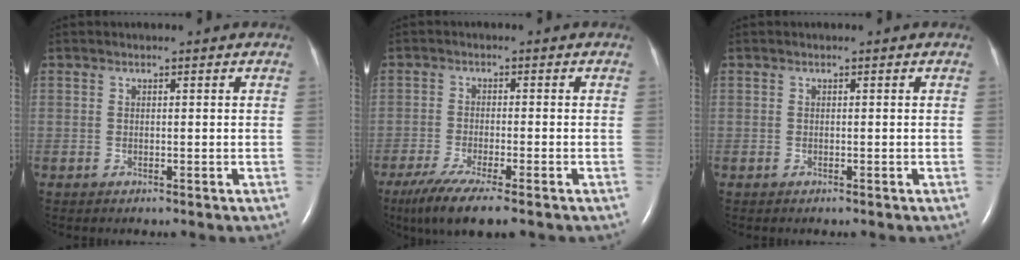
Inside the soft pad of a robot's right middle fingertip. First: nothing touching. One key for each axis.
{"total": 8.1, "fx": -5.7, "fy": 0.6, "fz": 5.7, "tx": -0.102, "ty": -0.021, "tz": -0.091}
{"total": 0.0}